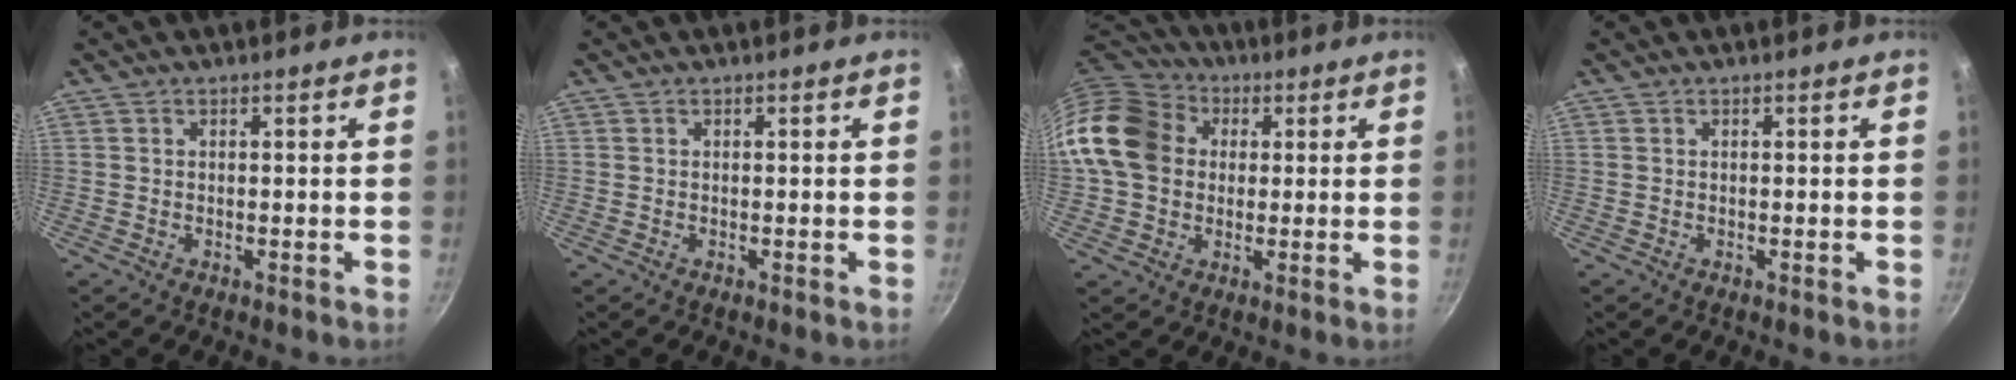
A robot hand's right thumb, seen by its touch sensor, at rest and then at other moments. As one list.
[{"total": 0.0}, {"total": 16.2, "force": [2.3, 13.3, 8.9], "torque": [-0.150, 0.030, 0.028]}, {"total": 0.0}]